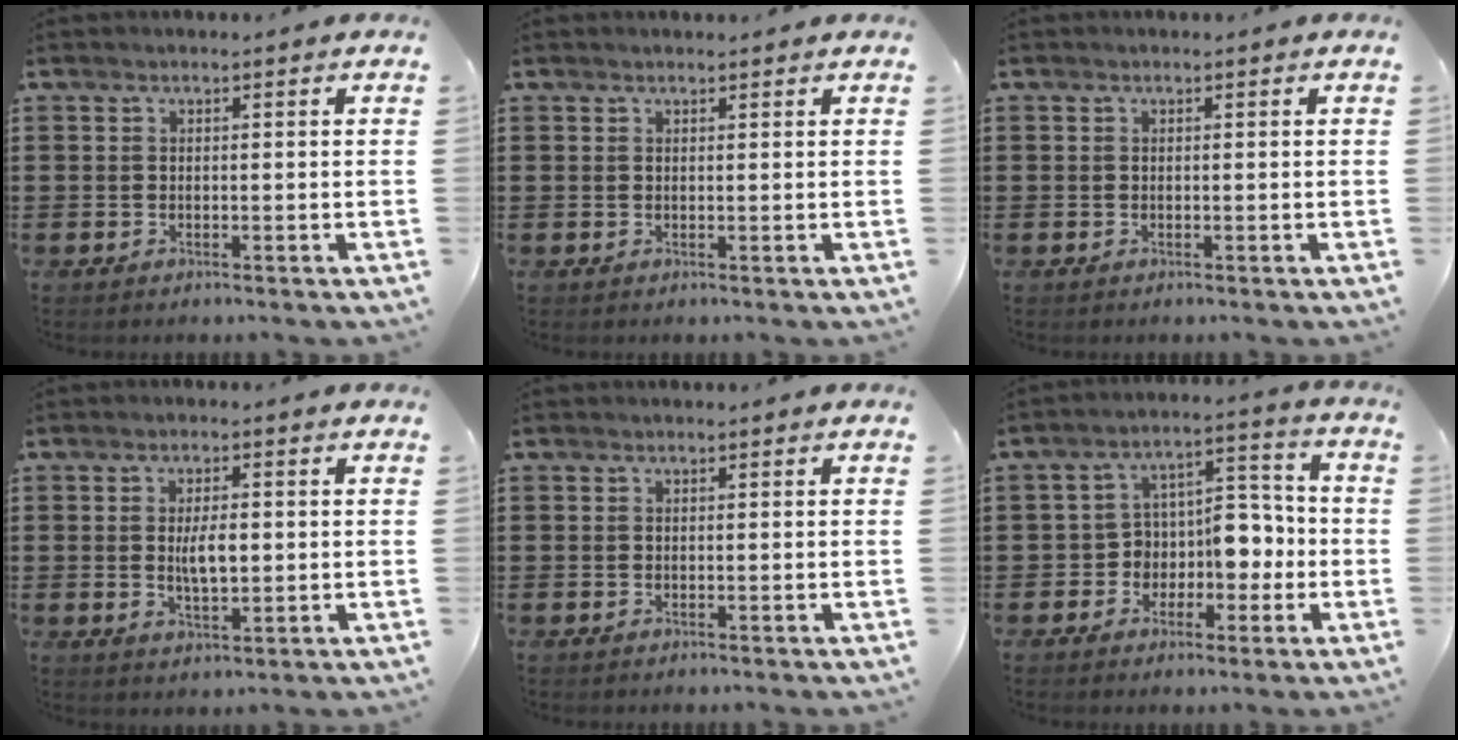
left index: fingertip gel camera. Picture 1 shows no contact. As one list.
[{"total": 0.5, "force": [0.5, 0.0, 0.2], "torque": [-0.005, -0.001, 0.011]}, {"total": 0.0}, {"total": 4.3, "force": [0.2, 1.5, 4.0], "torque": [-0.069, 0.000, 0.000]}, {"total": 0.0}, {"total": 6.7, "force": [-1.4, 5.7, 3.1], "torque": [-0.056, 0.003, -0.028]}]